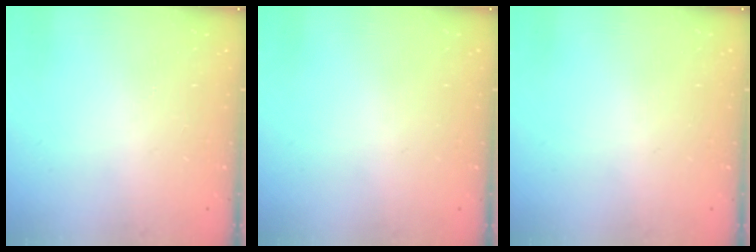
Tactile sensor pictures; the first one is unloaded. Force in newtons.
{"total": 0.0}
{"total": 0.0}